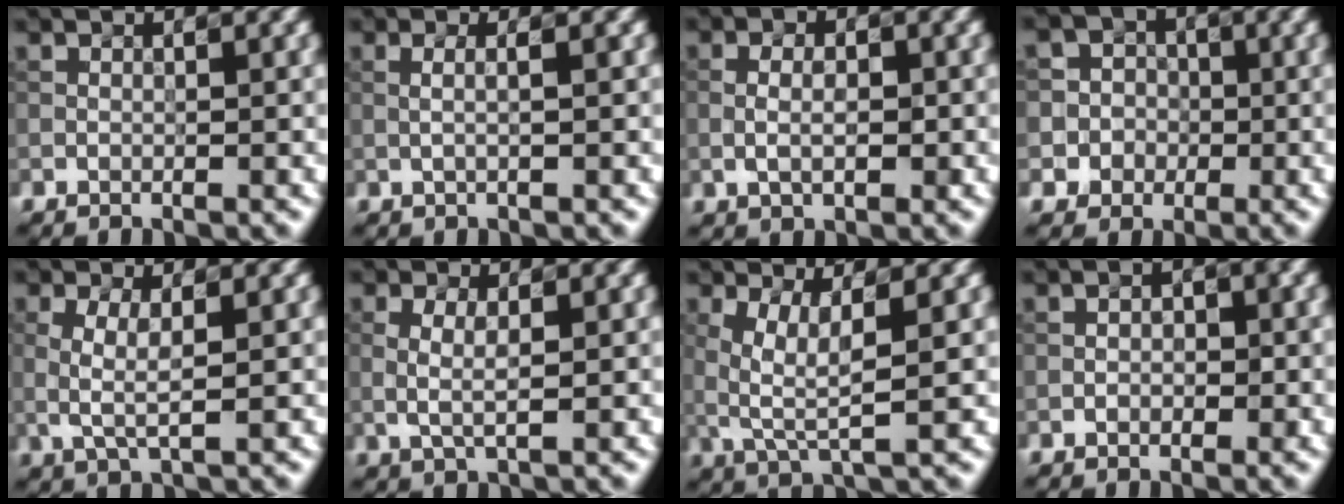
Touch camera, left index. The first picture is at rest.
{"total": 1.2, "force": [0.2, 0.3, 1.1], "torque": [-0.016, 0.000, 0.001]}
{"total": 2.0, "force": [-0.1, 1.0, 1.7], "torque": [-0.032, -0.004, 0.002]}
{"total": 3.9, "force": [-0.6, 3.8, -0.3], "torque": [0.022, 0.028, -0.027]}
{"total": 2.1, "force": [0.1, 0.6, 2.0], "torque": [-0.059, 0.004, 0.008]}
{"total": 1.4, "force": [0.1, 0.4, 1.3], "torque": [-0.042, 0.004, 0.009]}
{"total": 4.0, "force": [0.6, 1.1, 3.8], "torque": [-0.092, 0.001, 0.020]}
{"total": 1.3, "force": [-0.5, 0.7, 0.9], "torque": [-0.004, 0.007, -0.005]}